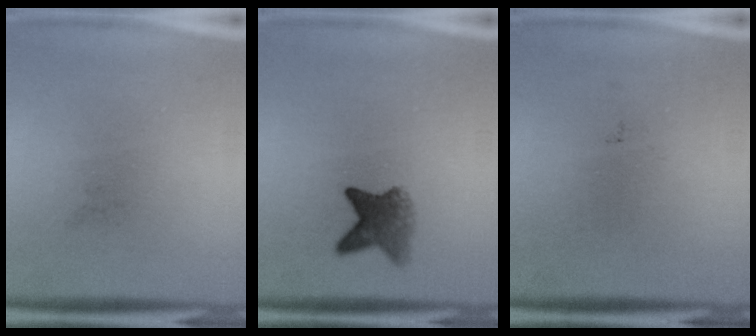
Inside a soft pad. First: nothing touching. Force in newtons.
{"total": 4.7}
{"total": 0.0}